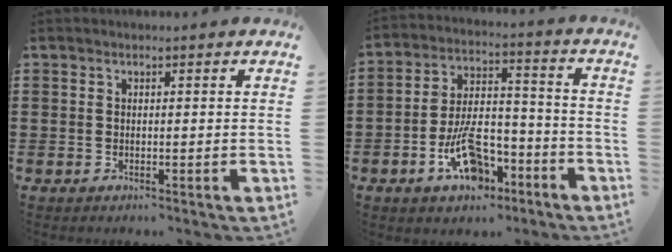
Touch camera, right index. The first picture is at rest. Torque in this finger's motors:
{"motor_torque": [2.14, 0.00, 0.57, 0.11]}